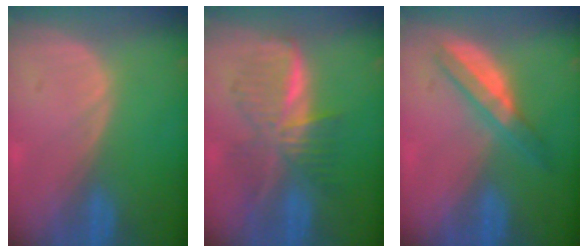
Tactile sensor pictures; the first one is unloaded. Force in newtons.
{"total": 7.7, "press": 7.7, "slide": 0.3}
{"total": 4.8, "press": 4.8, "slide": 0.7}